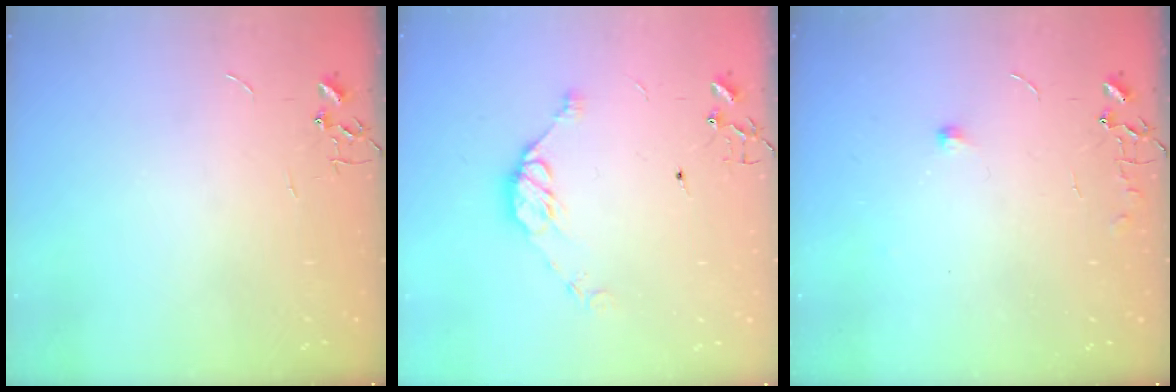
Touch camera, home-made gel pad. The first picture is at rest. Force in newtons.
{"total": 9.8, "press": 9.7, "slide": 1.2}
{"total": 6.1, "press": 6.1, "slide": 0.9}